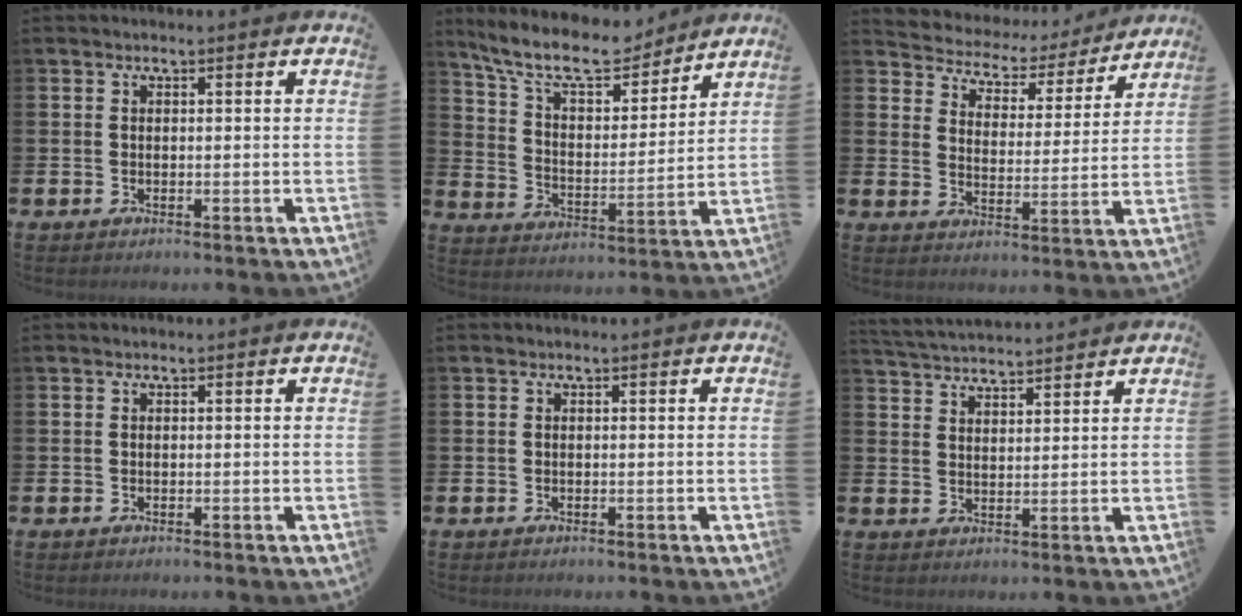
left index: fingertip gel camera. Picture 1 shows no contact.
{"total": 10.8, "force": [9.6, 3.0, 3.9], "torque": [-0.100, -0.062, 0.168]}
{"total": 4.8, "force": [4.3, 2.1, -0.1], "torque": [-0.019, -0.044, 0.068]}
{"total": 0.0}
{"total": 0.0}
{"total": 4.0, "force": [4.0, 0.3, 0.0], "torque": [-0.019, -0.021, 0.073]}